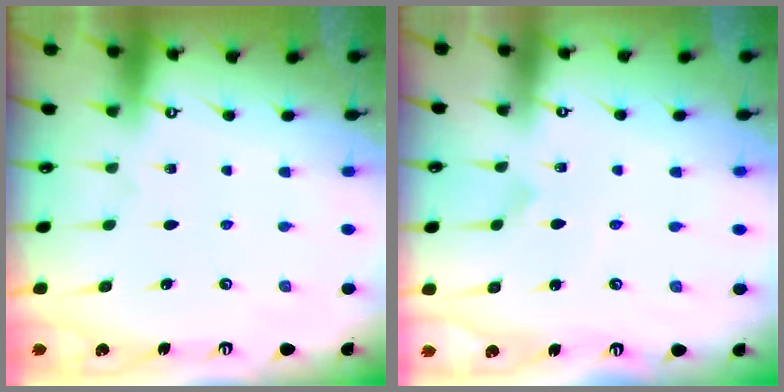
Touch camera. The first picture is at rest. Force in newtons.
{"total": 2.2, "press": 2.2, "slide": 0.1}